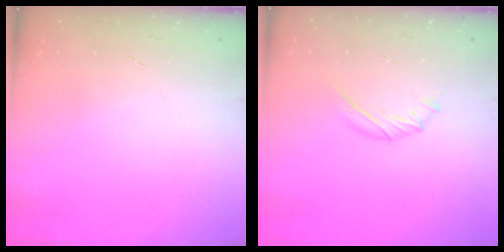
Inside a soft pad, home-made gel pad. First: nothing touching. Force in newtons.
{"total": 5.9, "press": 5.8, "slide": 1.5}